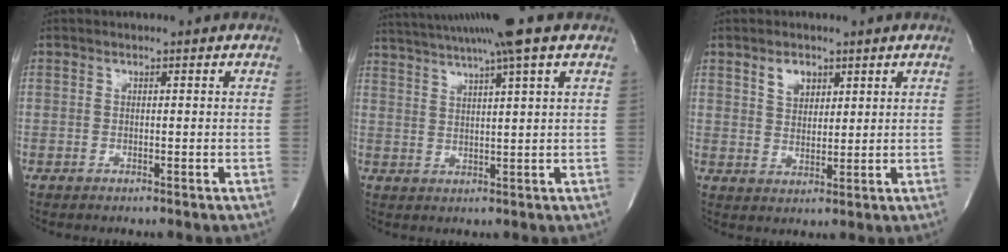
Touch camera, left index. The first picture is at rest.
{"total": 12.3, "force": [9.9, -1.9, 7.1], "torque": [-0.132, 0.006, 0.141]}
{"total": 3.4, "force": [1.9, 2.2, 1.7], "torque": [-0.032, -0.004, 0.038]}